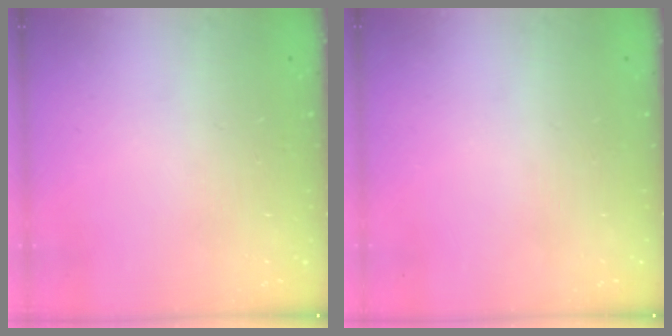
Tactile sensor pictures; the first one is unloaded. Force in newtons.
{"total": 0.0}